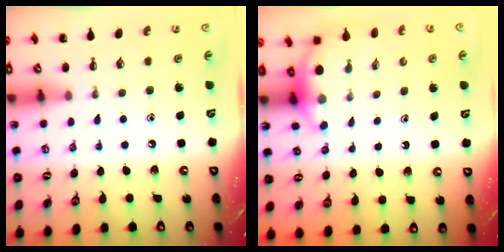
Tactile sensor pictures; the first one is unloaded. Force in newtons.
{"total": 4.2, "press": 4.1, "slide": 1.1}